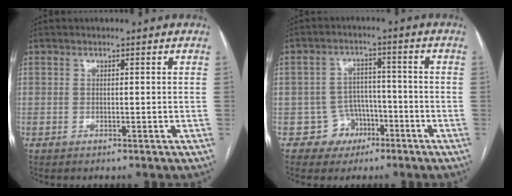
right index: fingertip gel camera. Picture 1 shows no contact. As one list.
[{"total": 5.3, "force": [-2.5, 4.6, 0.1], "torque": [0.009, 0.016, -0.034]}]